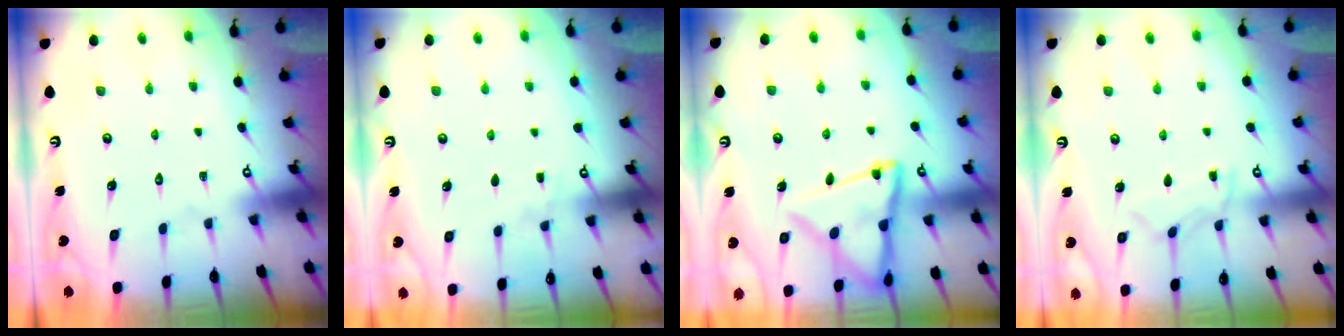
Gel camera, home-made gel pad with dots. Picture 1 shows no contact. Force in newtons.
{"total": 3.6, "press": 3.5, "slide": 0.5}
{"total": 15.9, "press": 15.8, "slide": 1.5}
{"total": 5.9, "press": 5.9, "slide": 0.6}